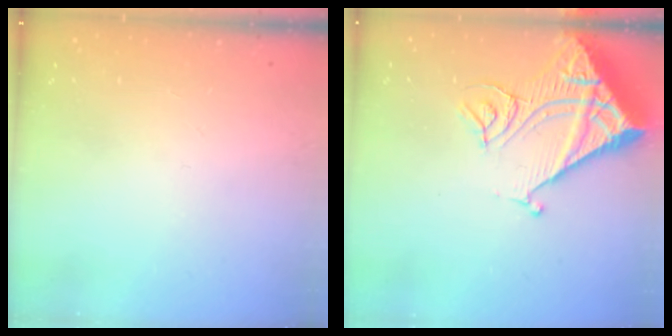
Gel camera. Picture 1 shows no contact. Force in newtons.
{"total": 14.7, "press": 14.6, "slide": 1.7}